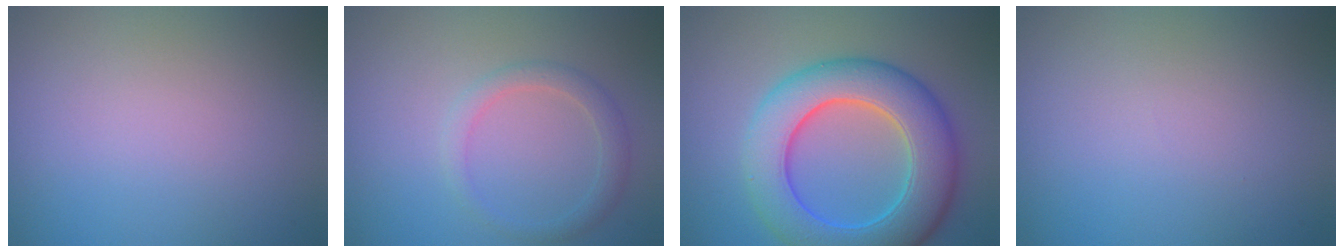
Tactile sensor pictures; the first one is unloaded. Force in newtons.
{"total": 2.0, "press": 2.0, "slide": 0.0}
{"total": 9.4, "press": 9.4, "slide": 0.3}
{"total": 0.0}